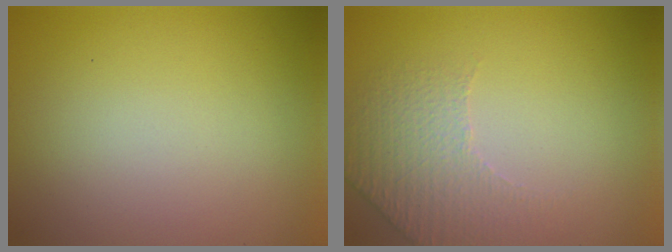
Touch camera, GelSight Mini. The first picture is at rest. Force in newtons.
{"total": 1.9, "press": 1.6, "slide": 1.0}